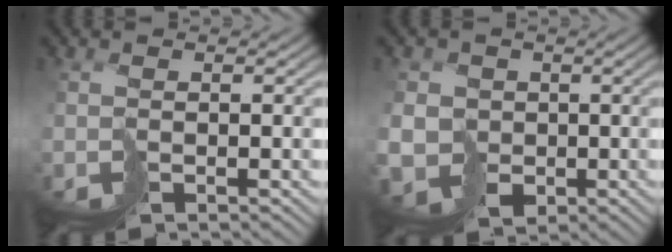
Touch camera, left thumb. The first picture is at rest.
{"total": 6.6, "force": [-0.8, 6.2, 2.1], "torque": [-0.057, -0.024, -0.032]}